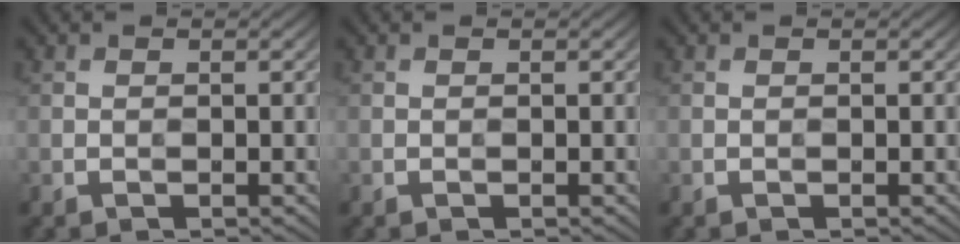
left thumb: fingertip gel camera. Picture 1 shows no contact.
{"total": 0.0}
{"total": 0.0}